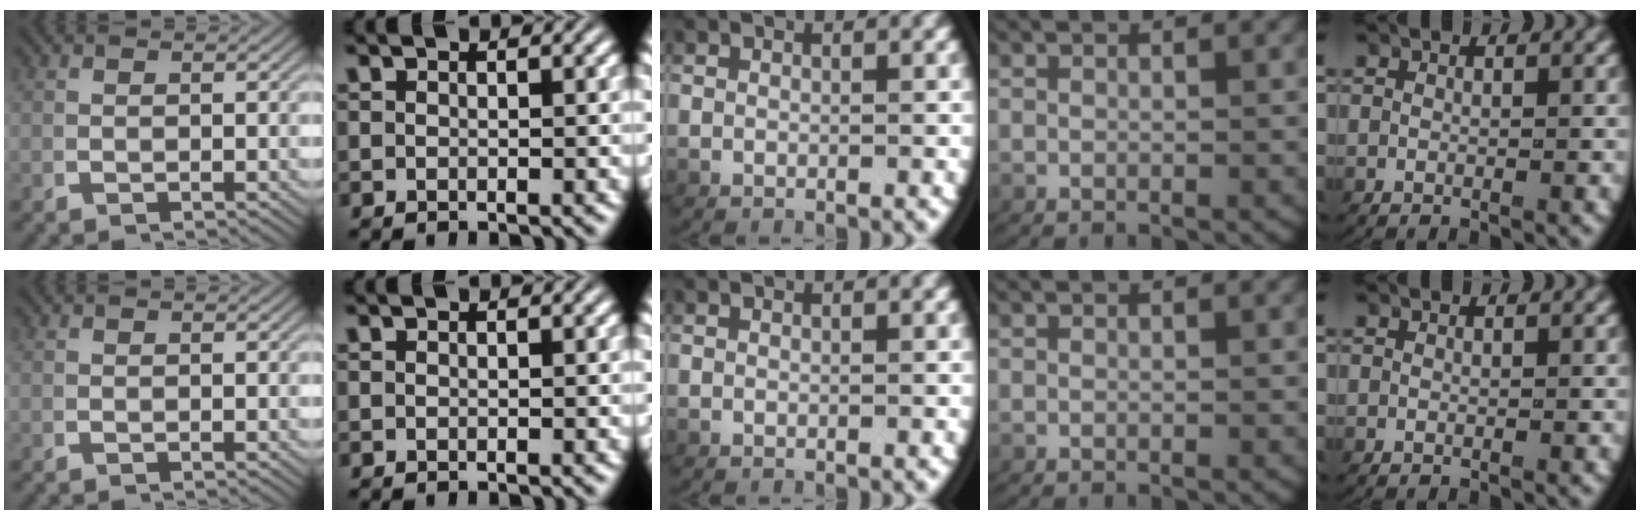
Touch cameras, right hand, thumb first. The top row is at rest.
{}